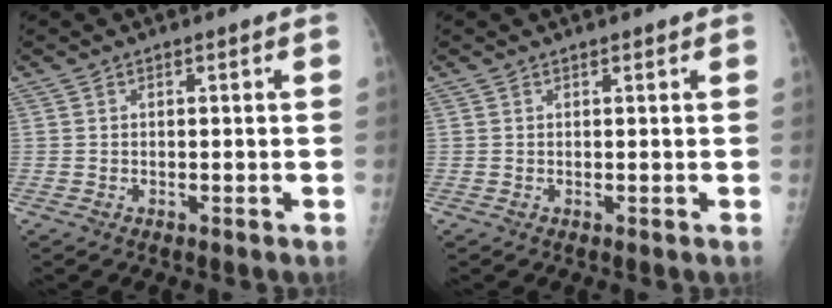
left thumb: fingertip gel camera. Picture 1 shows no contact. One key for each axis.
{"total": 0.6, "fx": 0.5, "fy": 0.2, "fz": 0.3, "tx": -0.005, "ty": -0.001, "tz": 0.006}